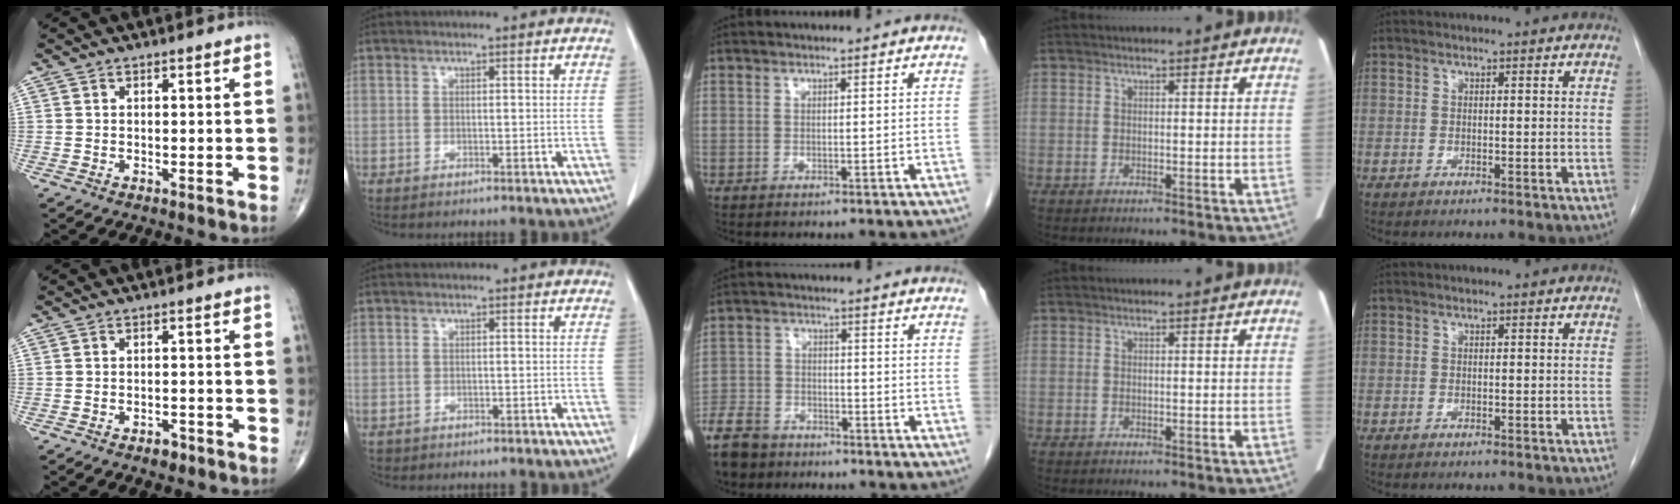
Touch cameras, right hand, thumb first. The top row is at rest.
{"thumb": {"total": 2.1, "force": [-1.4, 1.0, 1.1], "torque": [-0.018, 0.005, -0.022]}, "index": {"total": 1.9, "force": [-1.6, 1.0, 0.3], "torque": [-0.012, 0.001, -0.018]}, "middle": {"total": 9.1, "force": [-7.3, 4.7, 2.9], "torque": [-0.067, -0.008, -0.129]}}